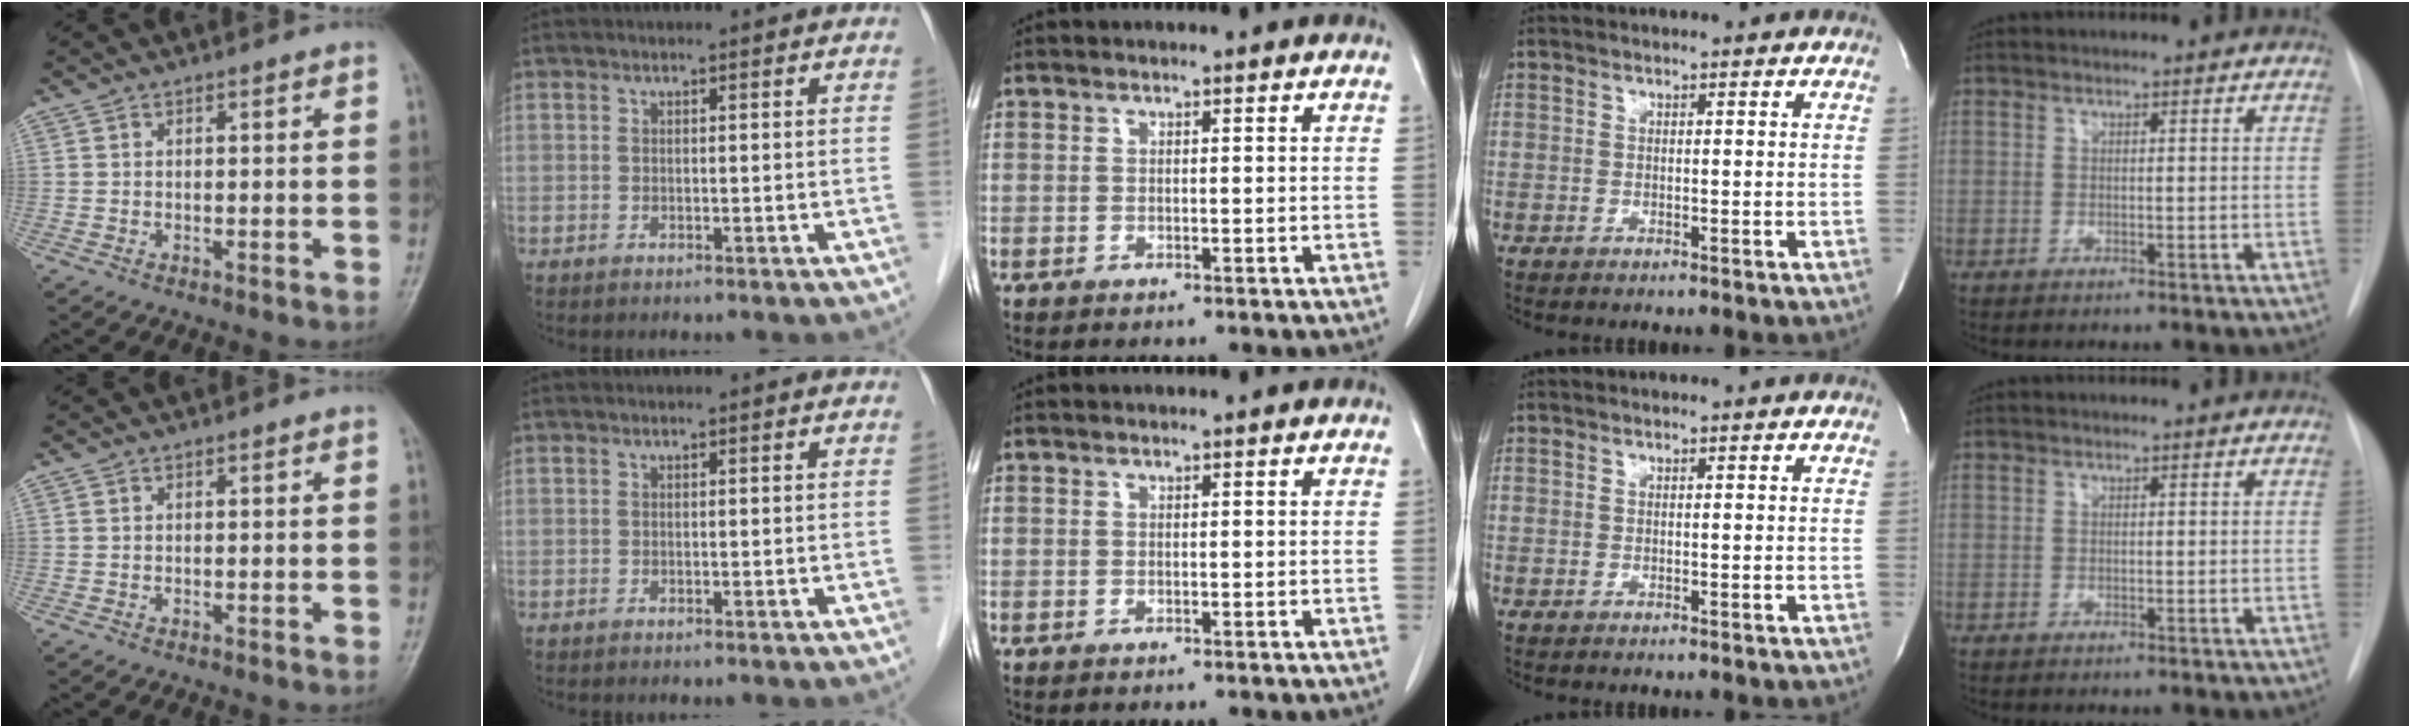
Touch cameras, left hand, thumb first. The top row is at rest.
{}